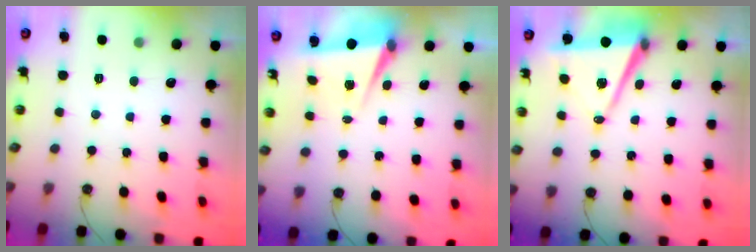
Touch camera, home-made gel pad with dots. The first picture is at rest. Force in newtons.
{"total": 6.3, "press": 5.5, "slide": 3.2}
{"total": 10.3, "press": 9.4, "slide": 4.2}